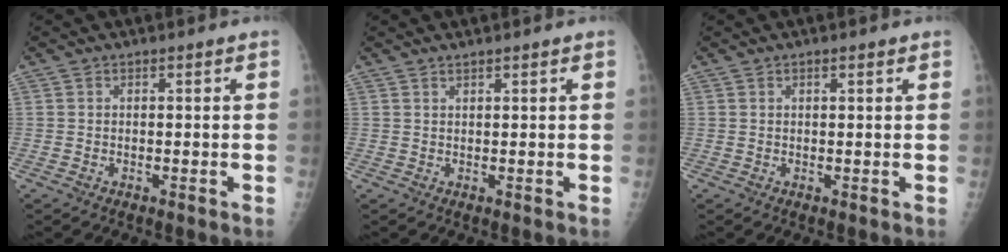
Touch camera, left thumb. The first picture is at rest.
{"total": 0.9, "force": [0.8, 0.0, 0.4], "torque": [-0.004, -0.005, 0.017]}
{"total": 1.2, "force": [0.7, 0.3, 0.9], "torque": [-0.013, -0.001, 0.009]}